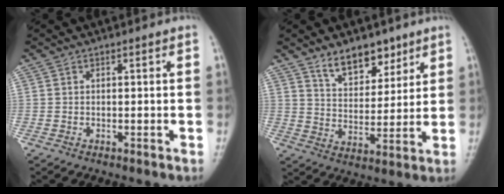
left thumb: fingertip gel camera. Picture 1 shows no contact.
{"total": 9.3, "force": [6.5, 5.0, 4.4], "torque": [-0.033, -0.046, 0.113]}